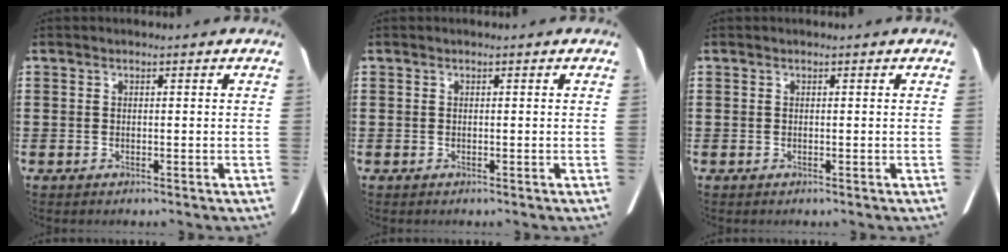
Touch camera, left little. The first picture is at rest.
{"total": 0.0}
{"total": 0.0}